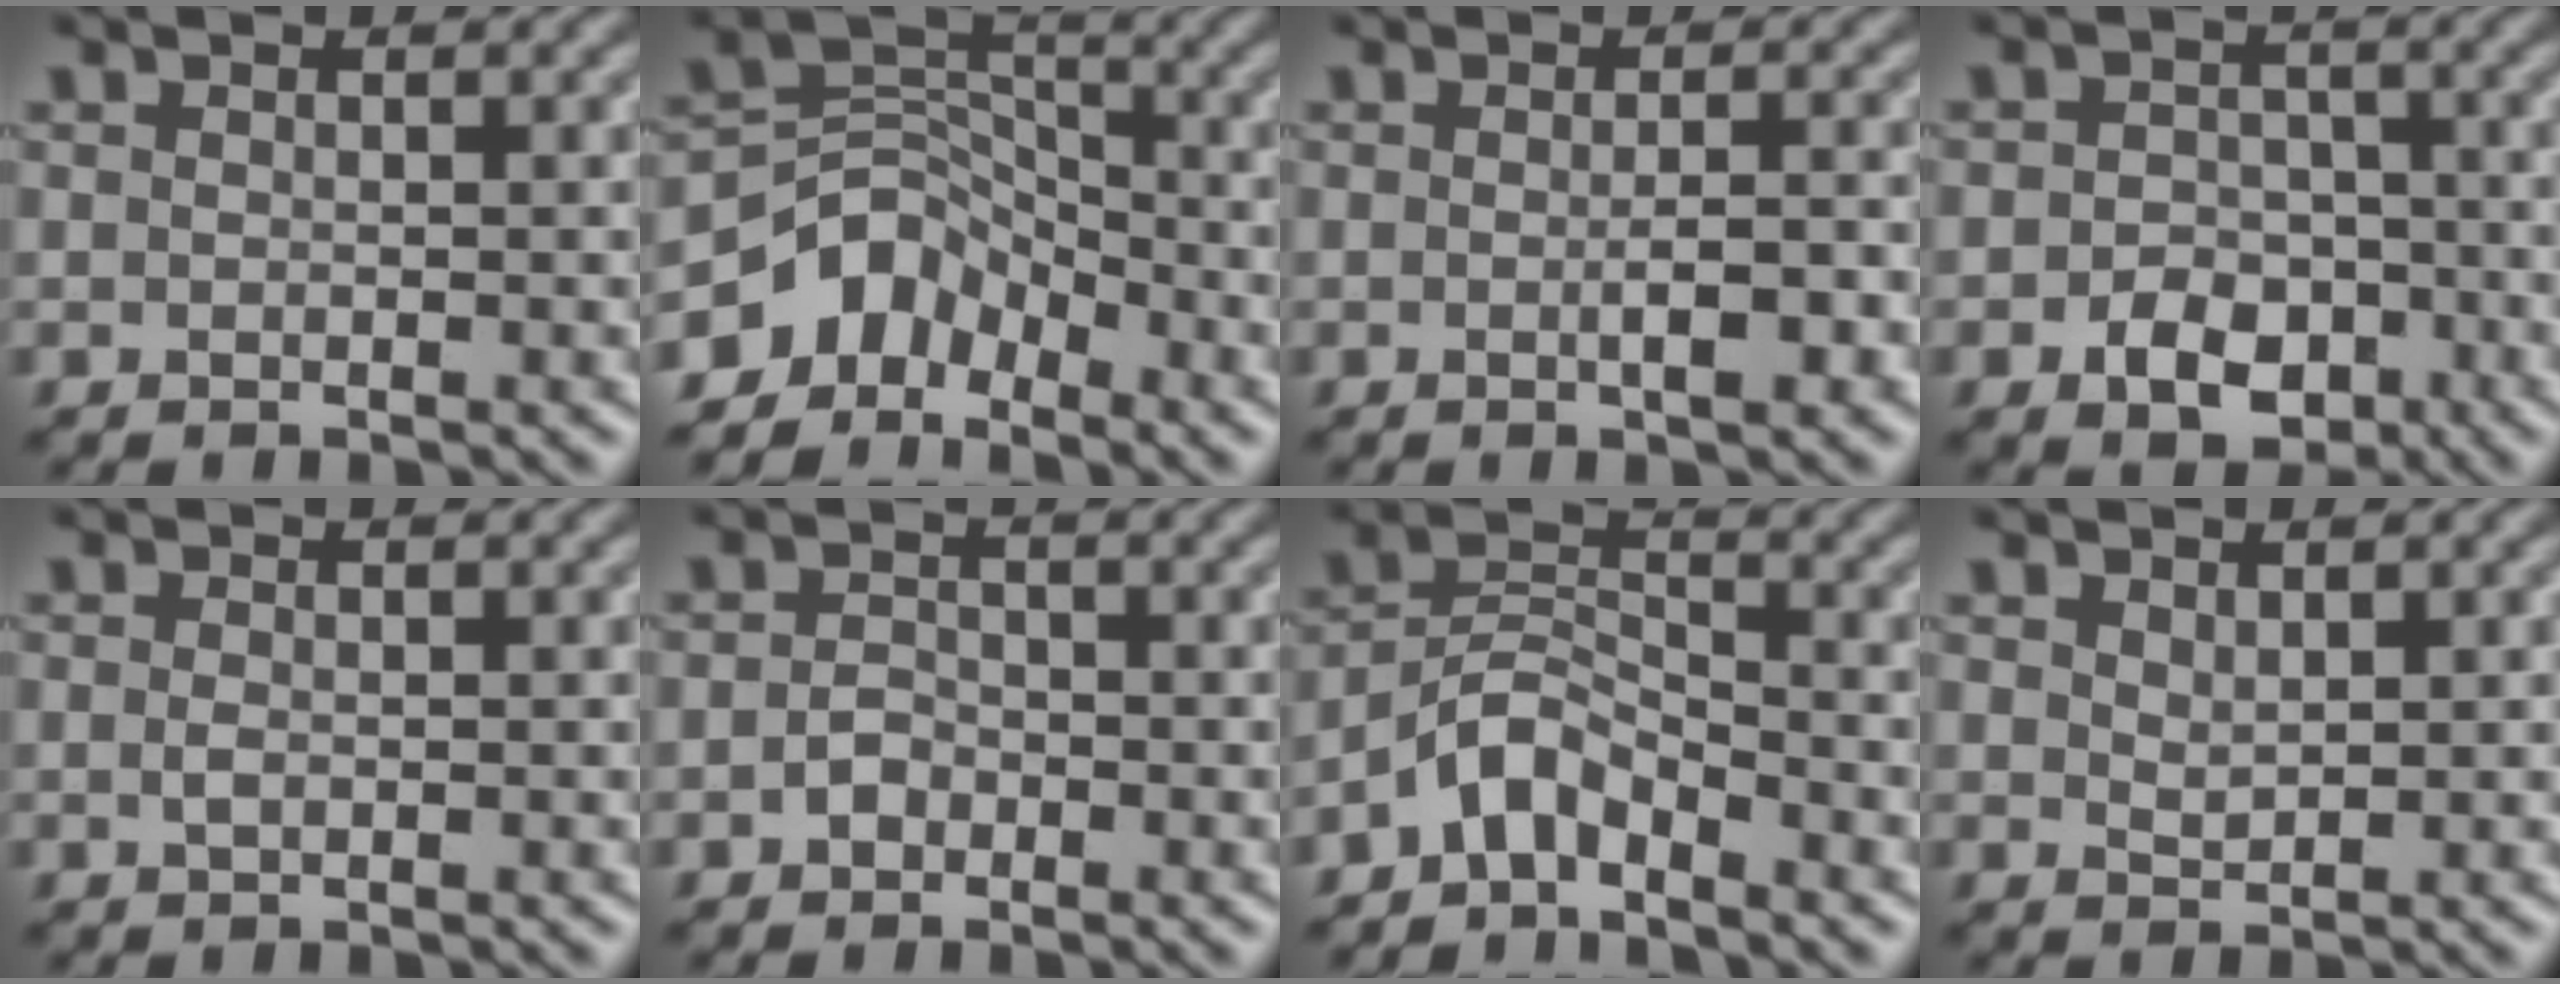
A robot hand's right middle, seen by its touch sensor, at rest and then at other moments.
{"total": 4.9, "force": [-3.7, 3.0, 1.3], "torque": [-0.012, 0.007, -0.077]}
{"total": 2.5, "force": [-0.6, 0.6, 2.4], "torque": [-0.040, 0.001, -0.008]}
{"total": 4.1, "force": [-1.8, 2.9, 2.2], "torque": [-0.033, 0.000, -0.033]}
{"total": 0.7, "force": [-0.1, 0.4, 0.5], "torque": [-0.015, 0.000, -0.002]}
{"total": 1.3, "force": [-0.6, 1.0, 0.6], "torque": [-0.013, 0.004, -0.014]}
{"total": 3.7, "force": [-2.7, 1.5, 1.9], "torque": [-0.036, 0.014, -0.064]}
{"total": 1.1, "force": [0.7, 0.5, 0.6], "torque": [-0.014, -0.001, 0.019]}